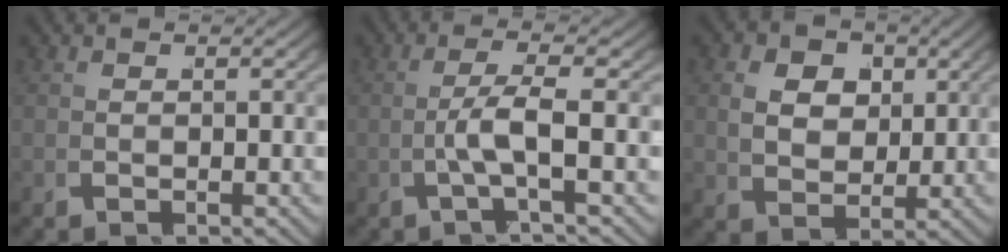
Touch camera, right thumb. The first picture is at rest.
{"total": 3.4, "force": [-0.2, 0.1, 3.4], "torque": [-0.072, 0.005, -0.006]}
{"total": 5.7, "force": [1.3, 4.3, 3.5], "torque": [-0.065, -0.019, 0.031]}